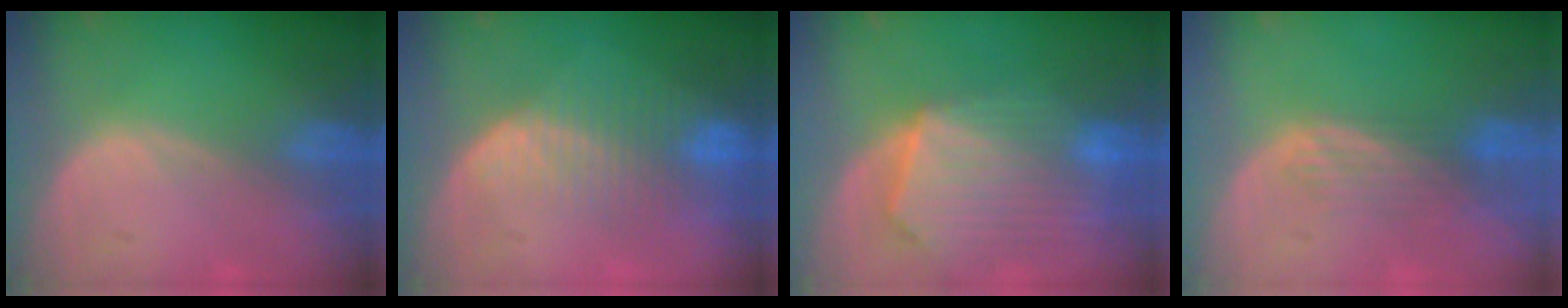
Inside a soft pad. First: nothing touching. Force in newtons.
{"total": 8.5, "press": 7.3, "slide": 4.4}
{"total": 10.8, "press": 9.5, "slide": 5.2}
{"total": 3.9, "press": 3.3, "slide": 2.2}